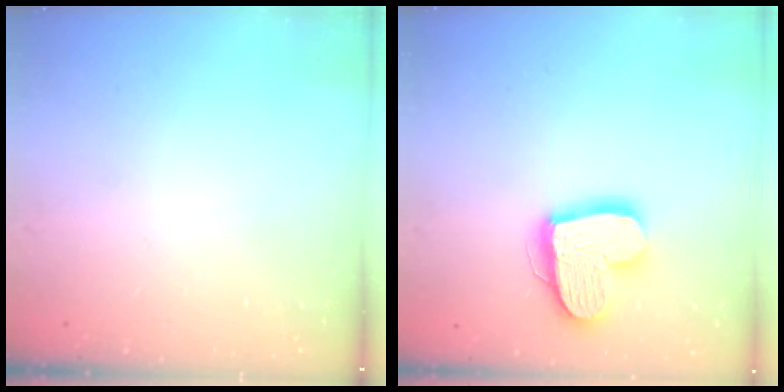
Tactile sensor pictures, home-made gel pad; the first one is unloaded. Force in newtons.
{"total": 16.5, "press": 16.5, "slide": 1.6}